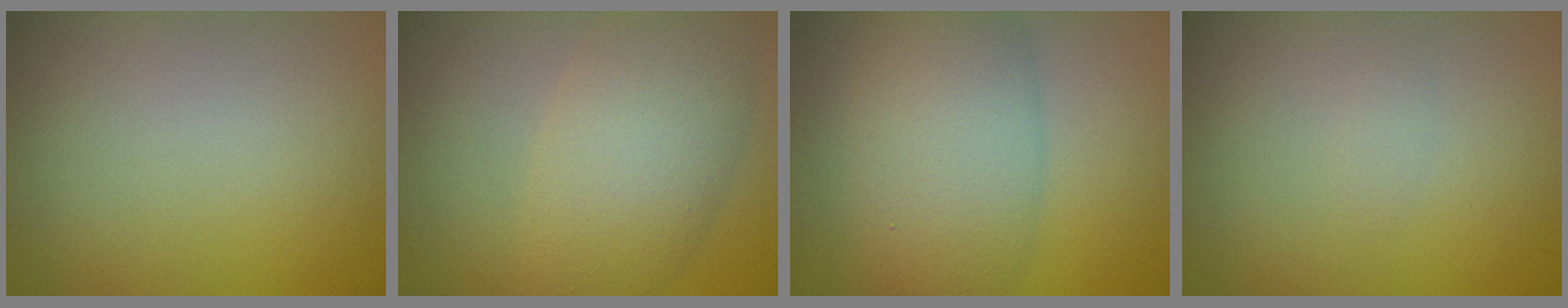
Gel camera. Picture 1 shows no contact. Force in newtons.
{"total": 8.1, "press": 8.1, "slide": 0.3}
{"total": 7.3, "press": 7.3, "slide": 0.2}
{"total": 0.6, "press": 0.6, "slide": 0.1}